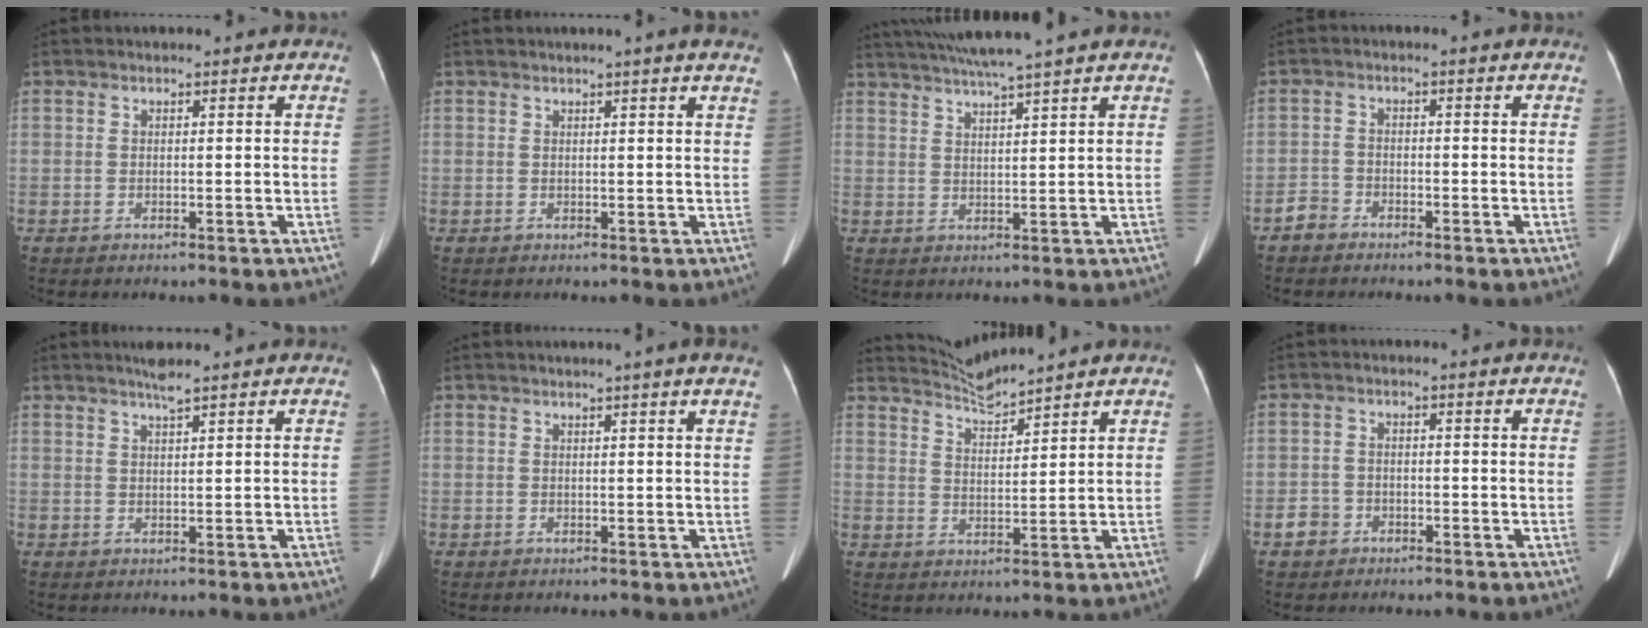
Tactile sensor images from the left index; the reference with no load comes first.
{"total": 4.1, "force": [3.3, -0.7, 2.3], "torque": [-0.025, 0.007, 0.030]}
{"total": 8.4, "force": [7.2, -1.9, 4.0], "torque": [-0.068, 0.013, 0.115]}
{"total": 2.3, "force": [-1.9, 1.2, 0.1], "torque": [-0.009, 0.002, -0.038]}
{"total": 2.3, "force": [1.9, -0.3, 1.4], "torque": [-0.029, 0.005, 0.036]}
{"total": 3.2, "force": [2.4, -0.9, 1.9], "torque": [-0.020, 0.003, 0.027]}
{"total": 4.8, "force": [4.7, -1.1, -0.1], "torque": [-0.008, -0.004, 0.095]}
{"total": 2.7, "force": [-1.5, 2.2, 0.4], "torque": [-0.013, 0.006, -0.029]}